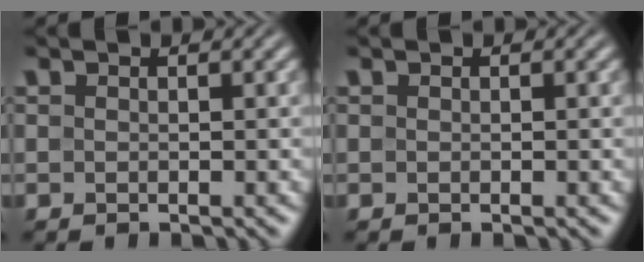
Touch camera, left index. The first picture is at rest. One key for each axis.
{"total": 0.0}